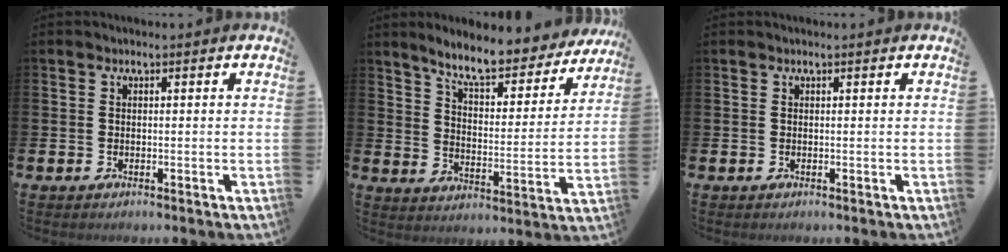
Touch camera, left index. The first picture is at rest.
{"total": 8.1, "force": [7.5, 1.3, 2.9], "torque": [-0.080, -0.050, 0.127]}
{"total": 0.0}